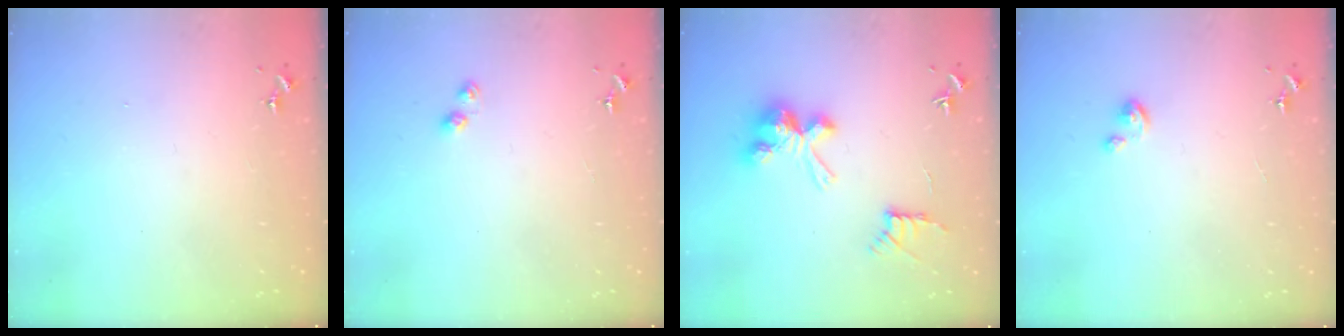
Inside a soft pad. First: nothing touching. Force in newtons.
{"total": 3.6, "press": 3.5, "slide": 0.4}
{"total": 11.3, "press": 11.3, "slide": 0.7}
{"total": 2.9, "press": 2.9, "slide": 0.2}